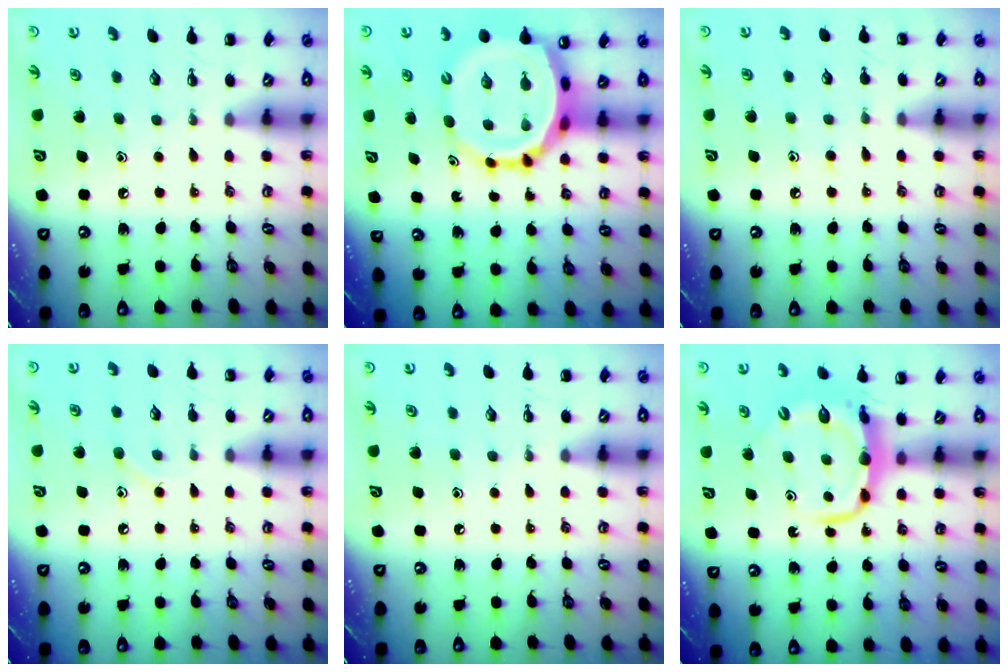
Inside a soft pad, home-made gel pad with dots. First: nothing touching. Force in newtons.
{"total": 10.8, "press": 10.4, "slide": 3.0}
{"total": 4.5, "press": 4.1, "slide": 1.6}
{"total": 5.1, "press": 4.8, "slide": 1.8}
{"total": 0.0}
{"total": 7.1, "press": 7.0, "slide": 1.0}